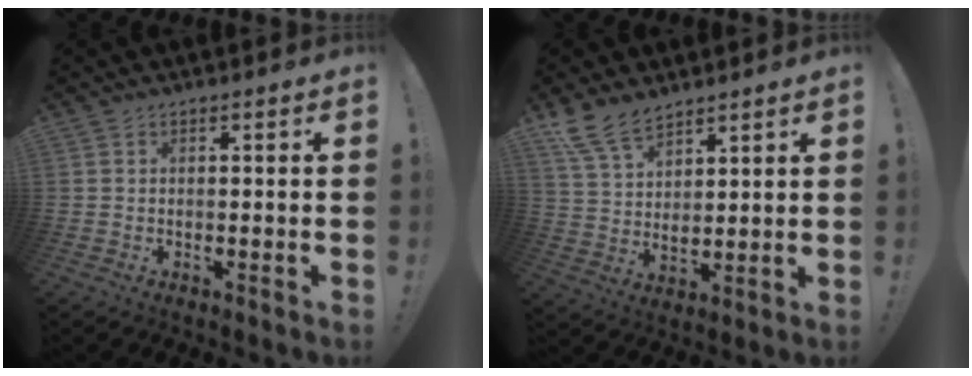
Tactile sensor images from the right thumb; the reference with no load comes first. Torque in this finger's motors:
{"motor_torque": [0.98, 1.05, 0.67, 0.45, 0.01]}